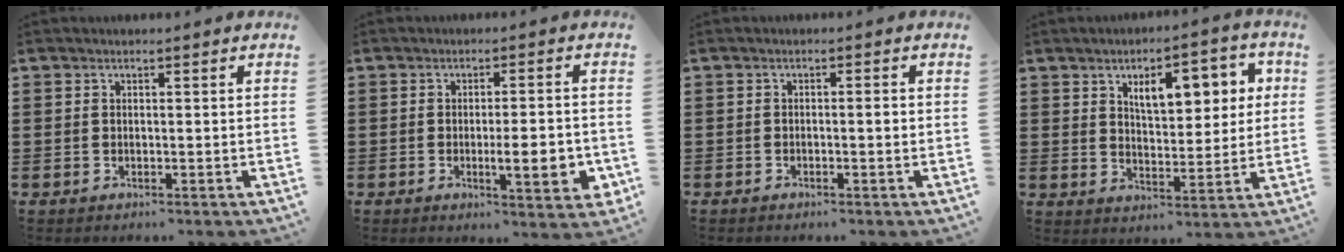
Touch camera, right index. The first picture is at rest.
{"total": 6.3, "force": [-1.5, 1.3, 6.0], "torque": [-0.081, -0.010, -0.025]}
{"total": 1.1, "force": [-0.3, 0.0, 1.1], "torque": [-0.020, -0.005, -0.003]}
{"total": 8.1, "force": [3.3, 3.8, 6.3], "torque": [-0.101, 0.001, 0.049]}